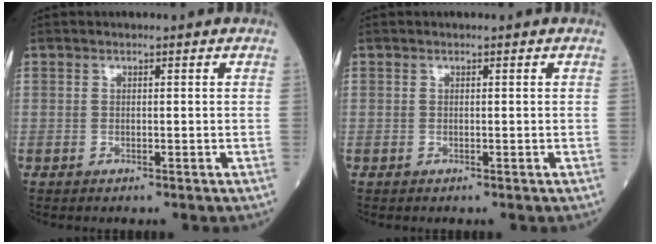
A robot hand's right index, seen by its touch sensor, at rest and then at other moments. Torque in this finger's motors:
{"motor_torque": [0.00, 0.00, 0.00, 0.00]}